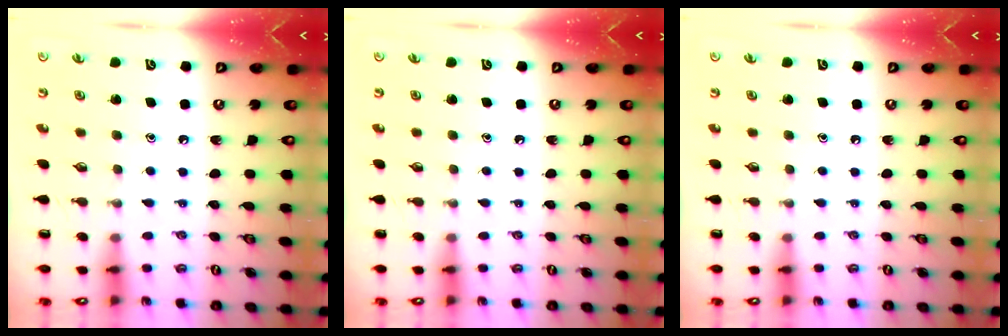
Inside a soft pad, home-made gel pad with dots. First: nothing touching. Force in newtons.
{"total": 0.0}
{"total": 0.0}